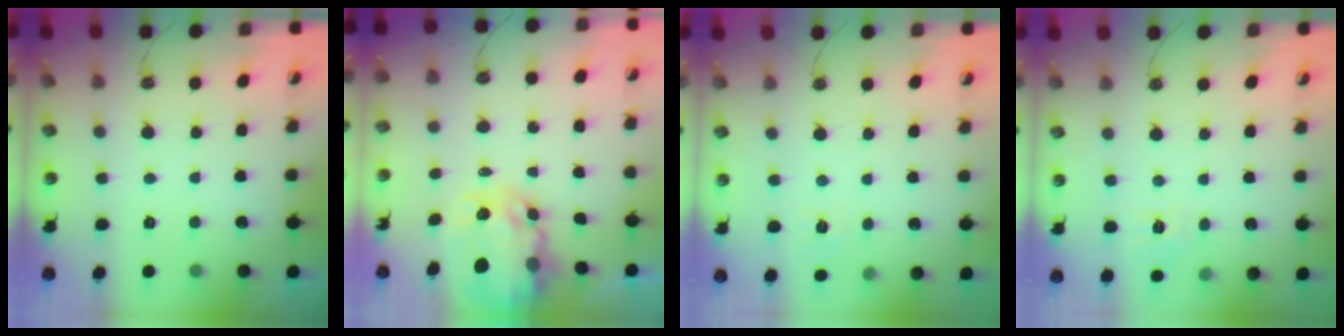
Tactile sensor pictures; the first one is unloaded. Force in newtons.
{"total": 8.4, "press": 8.4, "slide": 0.7}
{"total": 4.5, "press": 4.5, "slide": 0.6}
{"total": 7.0, "press": 6.9, "slide": 0.8}